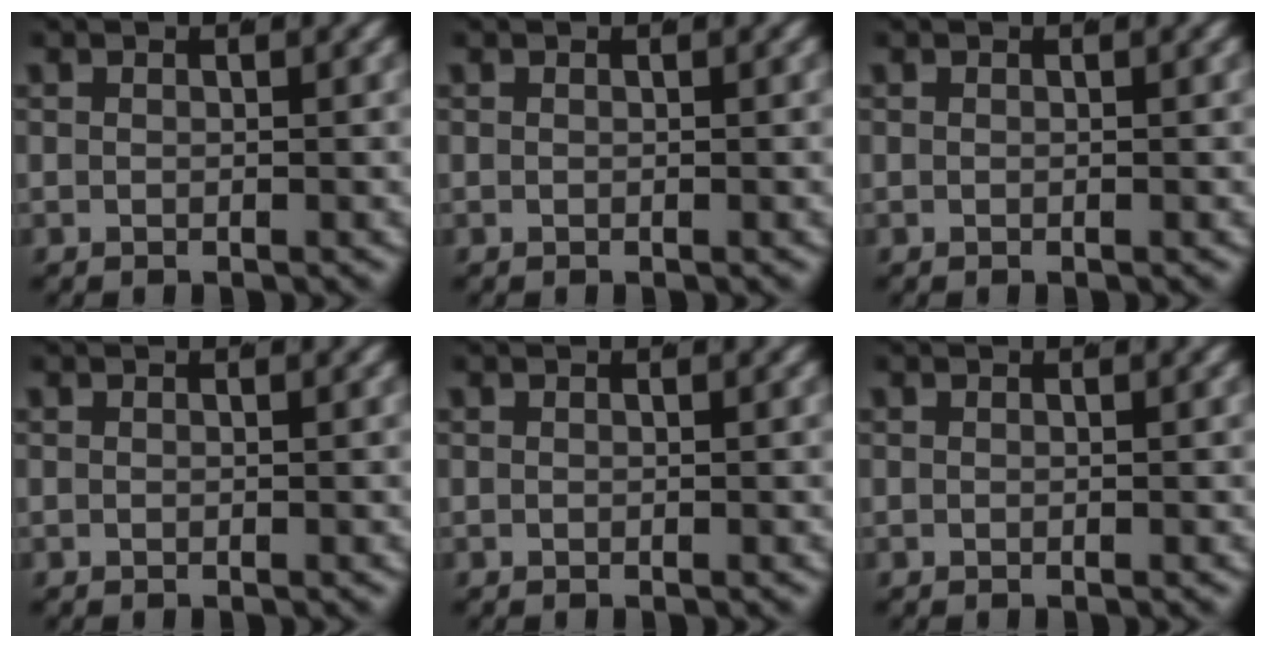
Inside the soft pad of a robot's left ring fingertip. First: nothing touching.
{"total": 0.0}
{"total": 0.0}
{"total": 0.0}
{"total": 0.0}
{"total": 0.0}